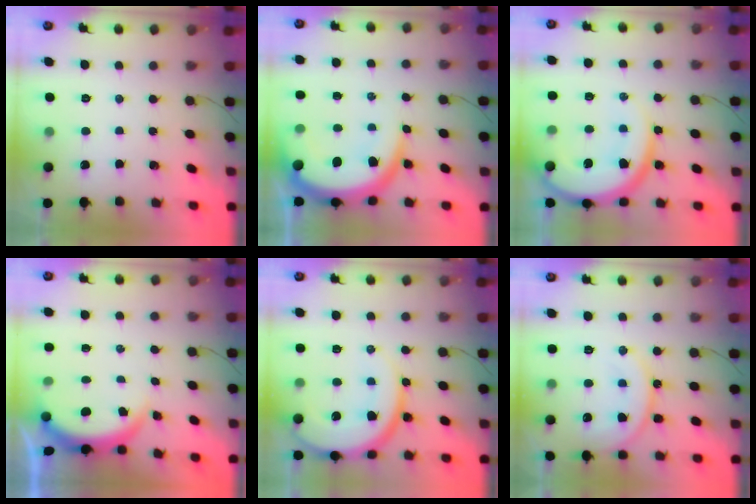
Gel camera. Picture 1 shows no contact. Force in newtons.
{"total": 14.1, "press": 14.0, "slide": 1.4}
{"total": 16.9, "press": 16.8, "slide": 1.8}
{"total": 3.7, "press": 3.7, "slide": 0.5}
{"total": 13.8, "press": 13.8, "slide": 1.2}
{"total": 13.6, "press": 13.6, "slide": 1.2}